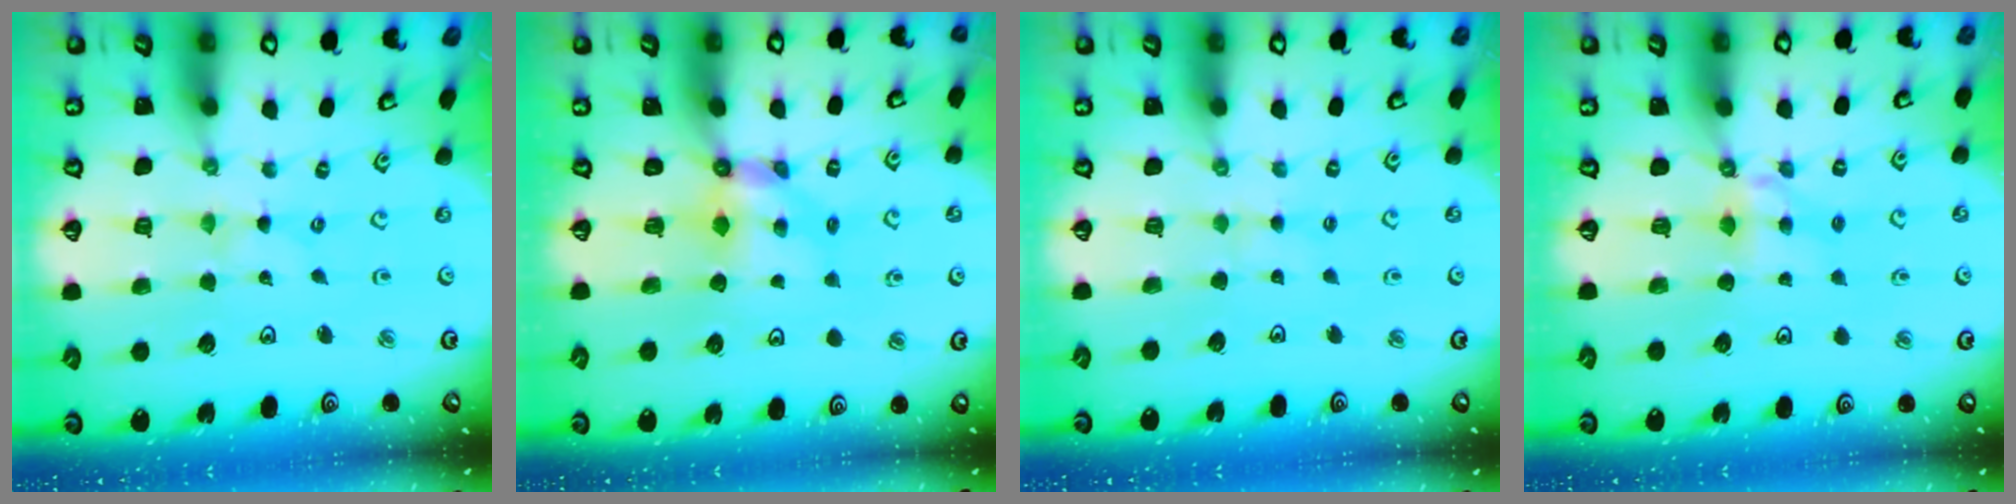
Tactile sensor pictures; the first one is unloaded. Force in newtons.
{"total": 5.4, "press": 5.4, "slide": 0.4}
{"total": 1.7, "press": 1.6, "slide": 0.4}
{"total": 5.1, "press": 5.0, "slide": 0.6}